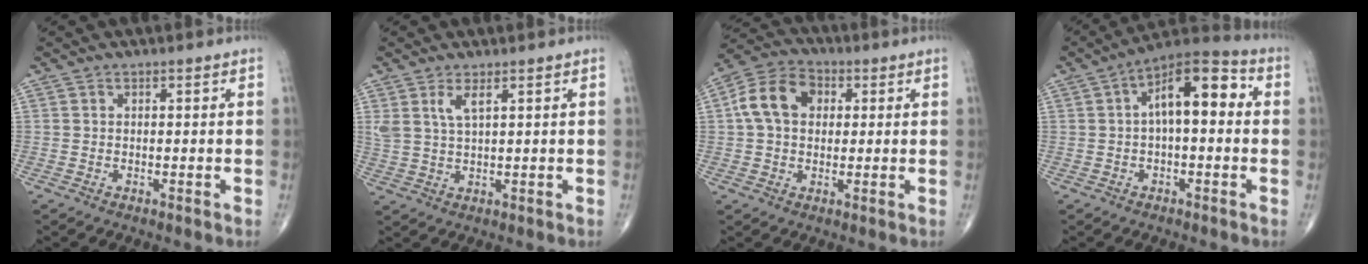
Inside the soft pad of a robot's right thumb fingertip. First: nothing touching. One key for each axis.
{"total": 3.6, "fx": 1.9, "fy": 1.0, "fz": 2.9, "tx": -0.066, "ty": -0.009, "tz": 0.044}
{"total": 10.3, "fx": 1.9, "fy": 7.5, "fz": 6.9, "tx": -0.119, "ty": 0.022, "tz": 0.024}
{"total": 12.4, "fx": 1.7, "fy": 5.7, "fz": 11.0, "tx": -0.152, "ty": 0.038, "tz": 0.014}